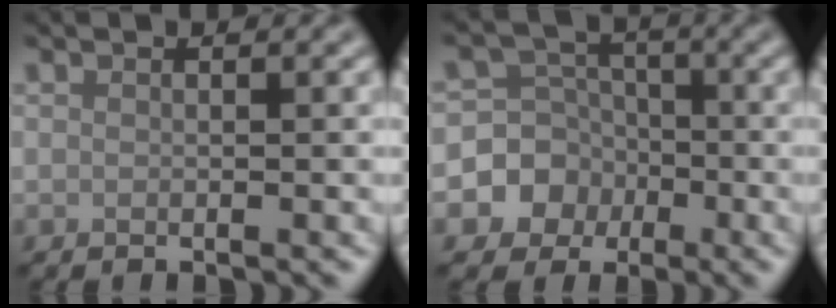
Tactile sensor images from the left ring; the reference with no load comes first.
{"total": 7.6, "force": [-2.5, 7.1, 1.0], "torque": [-0.005, 0.005, -0.067]}